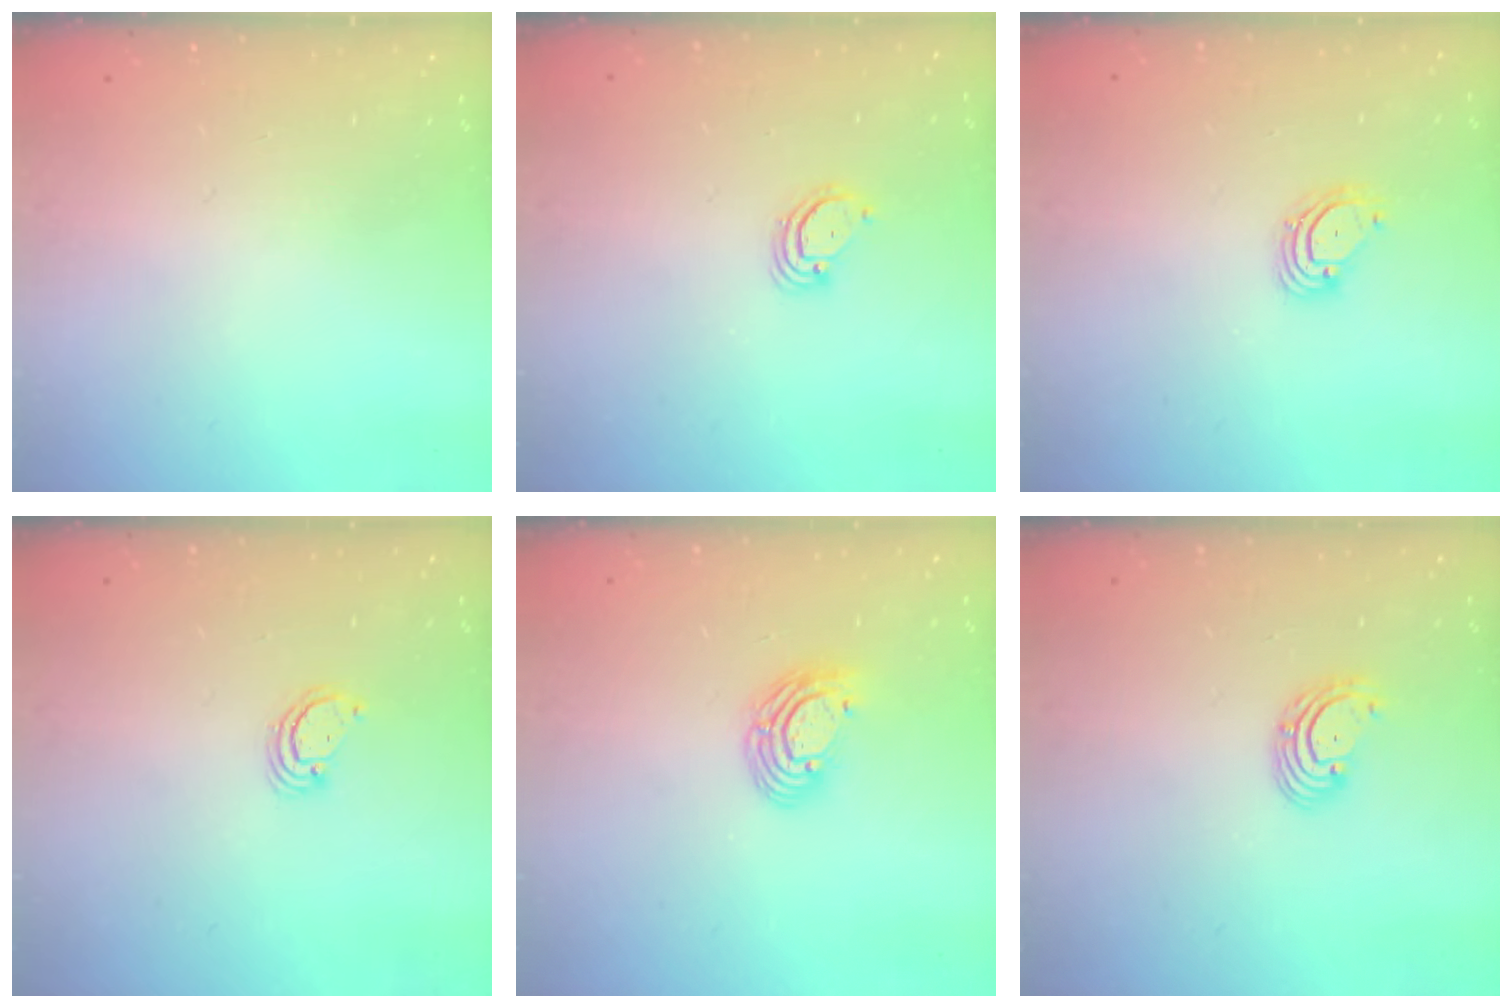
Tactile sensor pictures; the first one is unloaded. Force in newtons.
{"total": 2.8, "press": 2.8, "slide": 0.3}
{"total": 3.2, "press": 3.2, "slide": 0.3}
{"total": 2.3, "press": 2.3, "slide": 0.1}
{"total": 7.9, "press": 7.8, "slide": 1.2}
{"total": 2.7, "press": 2.7, "slide": 0.3}